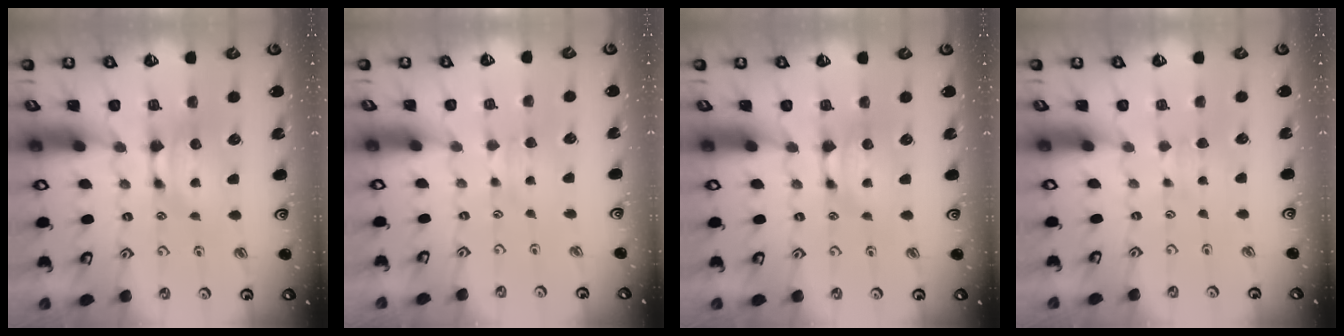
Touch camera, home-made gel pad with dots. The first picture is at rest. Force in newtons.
{"total": 1.5, "press": 1.5, "slide": 0.3}
{"total": 0.0}
{"total": 3.0, "press": 2.9, "slide": 0.4}